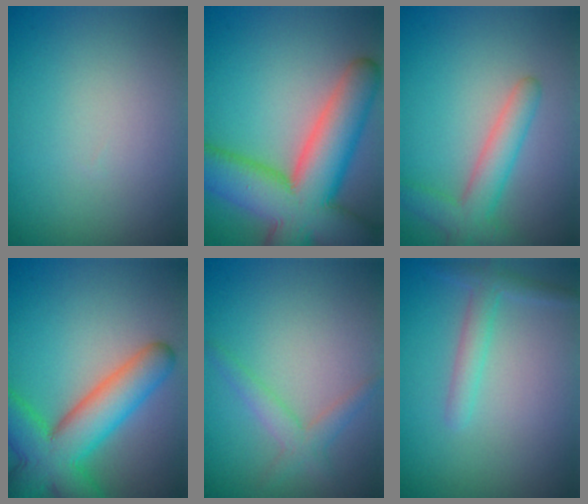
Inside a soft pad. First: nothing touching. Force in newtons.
{"total": 12.8, "press": 12.8, "slide": 0.6}
{"total": 3.7, "press": 3.7, "slide": 0.2}
{"total": 8.3, "press": 8.3, "slide": 0.4}
{"total": 2.1, "press": 2.1, "slide": 0.1}
{"total": 2.1, "press": 2.1, "slide": 0.2}